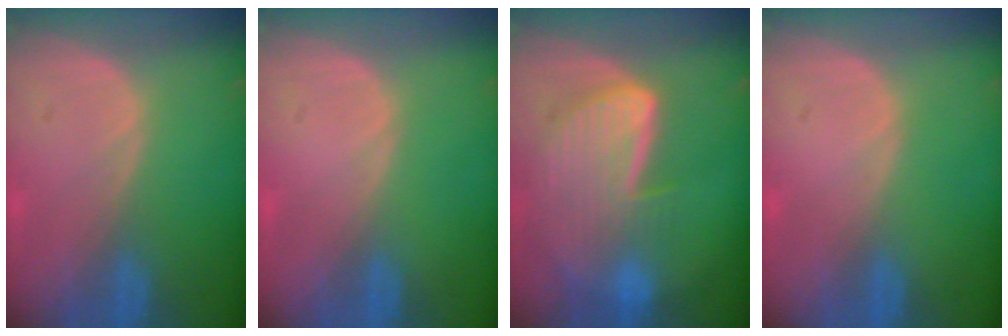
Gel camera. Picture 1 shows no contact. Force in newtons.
{"total": 0.0}
{"total": 9.1, "press": 8.0, "slide": 4.3}
{"total": 0.0}